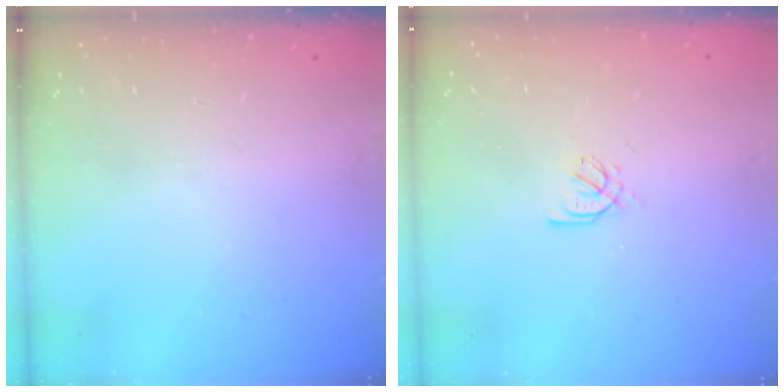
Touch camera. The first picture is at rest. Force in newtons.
{"total": 1.7, "press": 1.6, "slide": 0.5}